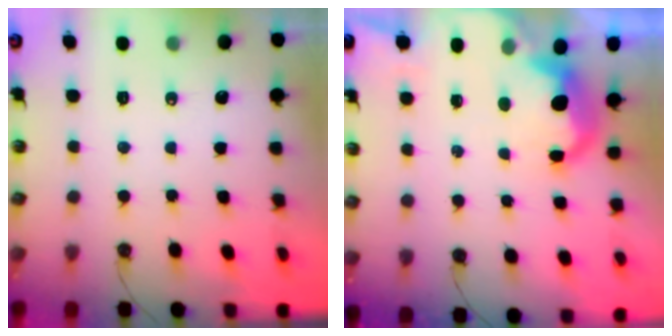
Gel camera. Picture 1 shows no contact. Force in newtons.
{"total": 9.3, "press": 9.3, "slide": 1.0}